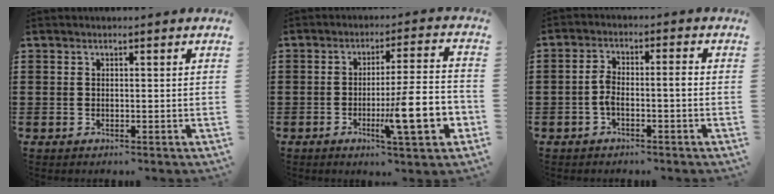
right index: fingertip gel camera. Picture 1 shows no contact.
{"total": 13.0, "force": [-3.9, 2.5, 12.2], "torque": [-0.191, -0.005, -0.065]}
{"total": 3.8, "force": [-0.9, 1.1, 3.5], "torque": [-0.078, 0.002, -0.022]}